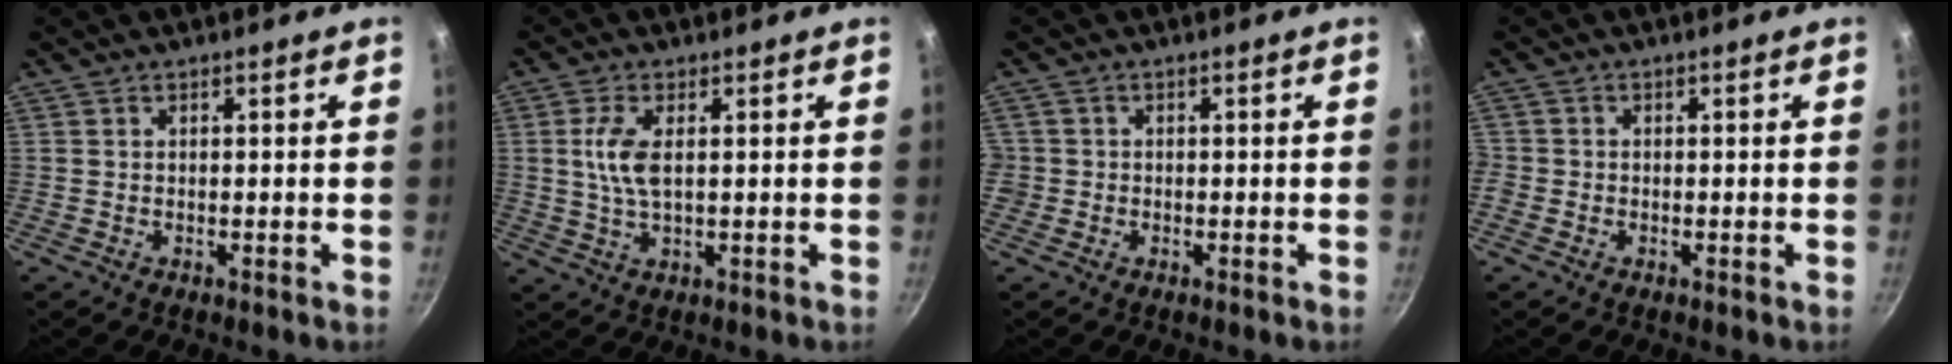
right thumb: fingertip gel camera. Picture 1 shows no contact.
{"total": 6.1, "force": [1.1, 2.6, 5.4], "torque": [-0.118, 0.001, 0.022]}
{"total": 1.8, "force": [-0.4, 1.8, 0.2], "torque": [0.004, 0.009, -0.005]}
{"total": 1.4, "force": [-0.6, 1.2, 0.3], "torque": [-0.007, 0.000, -0.014]}